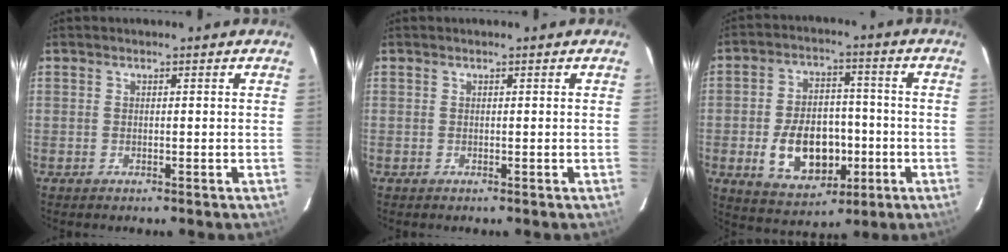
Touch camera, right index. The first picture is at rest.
{"total": 0.0}
{"total": 13.7, "force": [-3.6, 9.0, 9.7], "torque": [-0.193, 0.011, -0.038]}